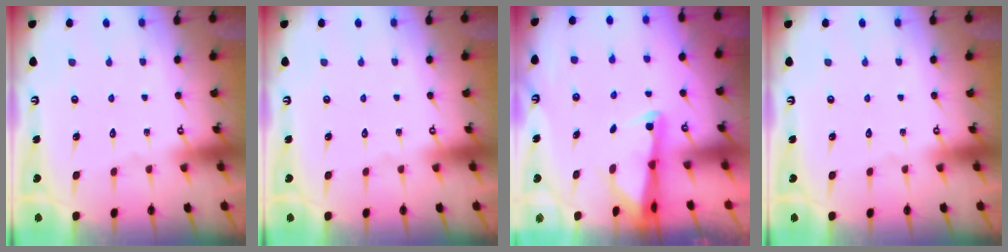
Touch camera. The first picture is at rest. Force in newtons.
{"total": 0.0}
{"total": 2.6, "press": 2.6, "slide": 0.5}
{"total": 0.0}